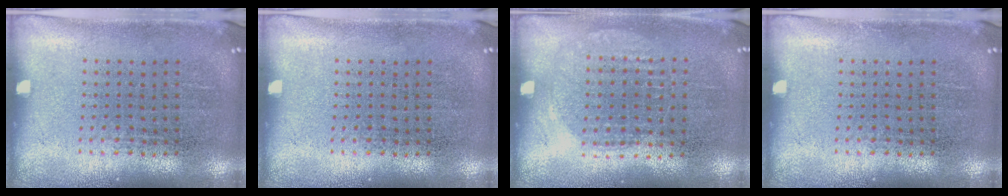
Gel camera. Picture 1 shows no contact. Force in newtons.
{"total": 0.0}
{"total": 0.9, "press": 0.9, "slide": 0.3}
{"total": 0.0}